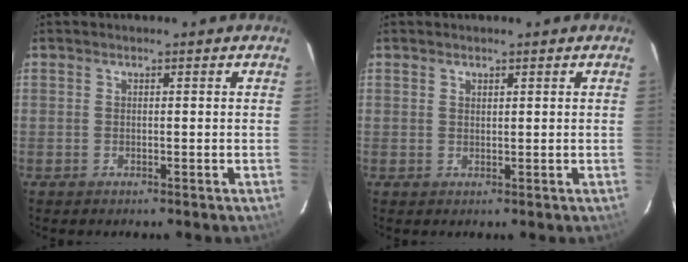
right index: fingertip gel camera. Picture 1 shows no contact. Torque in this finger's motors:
{"motor_torque": [-0.12, -0.02, -0.02, -0.01]}